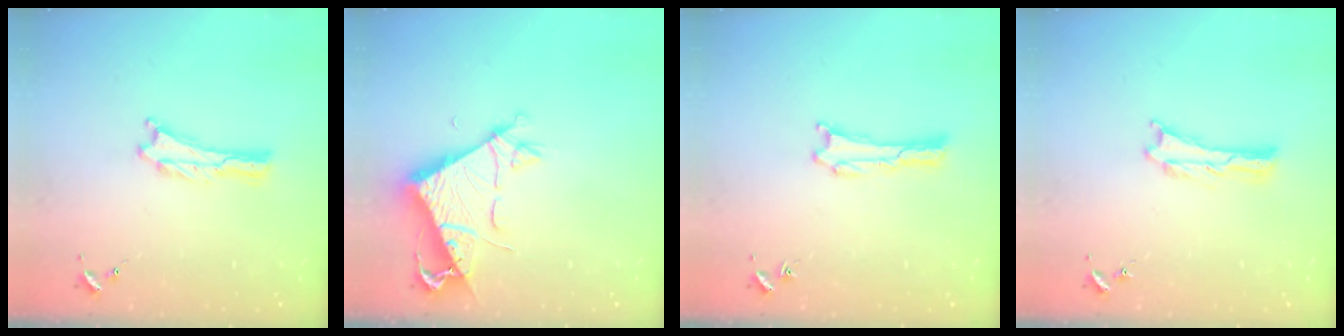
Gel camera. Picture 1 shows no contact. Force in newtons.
{"total": 7.4, "press": 7.4, "slide": 0.7}
{"total": 0.0}
{"total": 0.0}